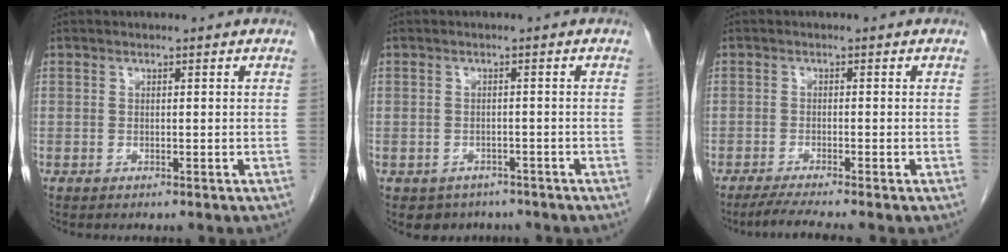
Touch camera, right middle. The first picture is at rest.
{"total": 3.8, "force": [-2.8, 2.6, 0.3], "torque": [-0.004, 0.008, -0.036]}
{"total": 4.3, "force": [-3.6, -0.9, 2.2], "torque": [-0.039, -0.016, -0.063]}